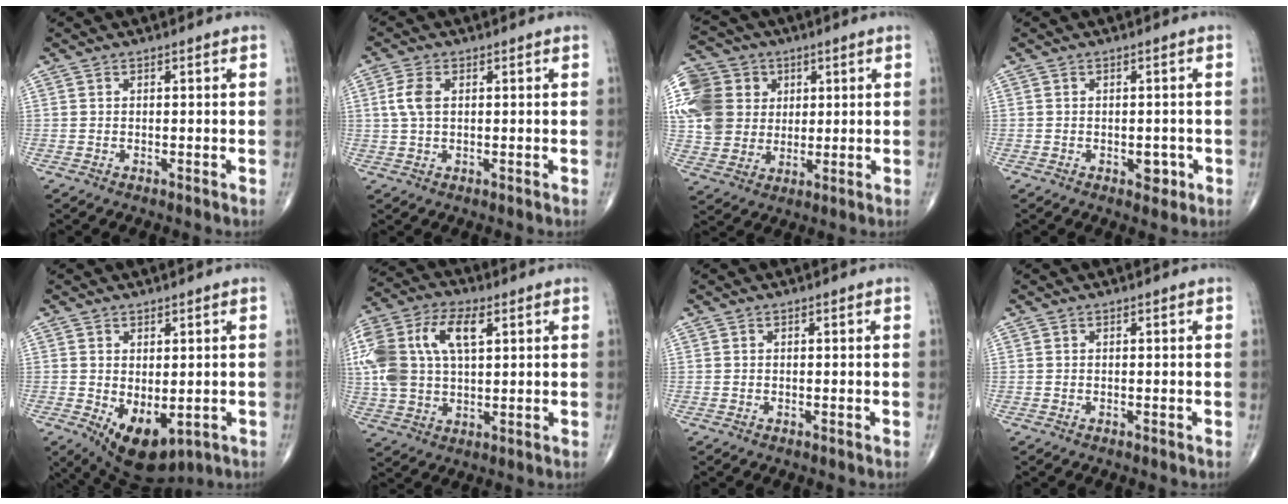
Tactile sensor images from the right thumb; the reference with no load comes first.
{"total": 4.1, "force": [0.8, 2.3, 3.3], "torque": [-0.081, 0.006, 0.014]}
{"total": 20.5, "force": [4.4, 17.4, 9.9], "torque": [-0.221, 0.031, 0.088]}
{"total": 2.6, "force": [-1.0, 1.7, 1.7], "torque": [-0.006, 0.003, -0.010]}
{"total": 9.3, "force": [-2.3, 5.1, 7.4], "torque": [-0.101, -0.008, -0.013]}
{"total": 17.9, "force": [4.7, 9.9, 14.1], "torque": [-0.312, 0.017, 0.083]}
{"total": 0.0}
{"total": 0.0}